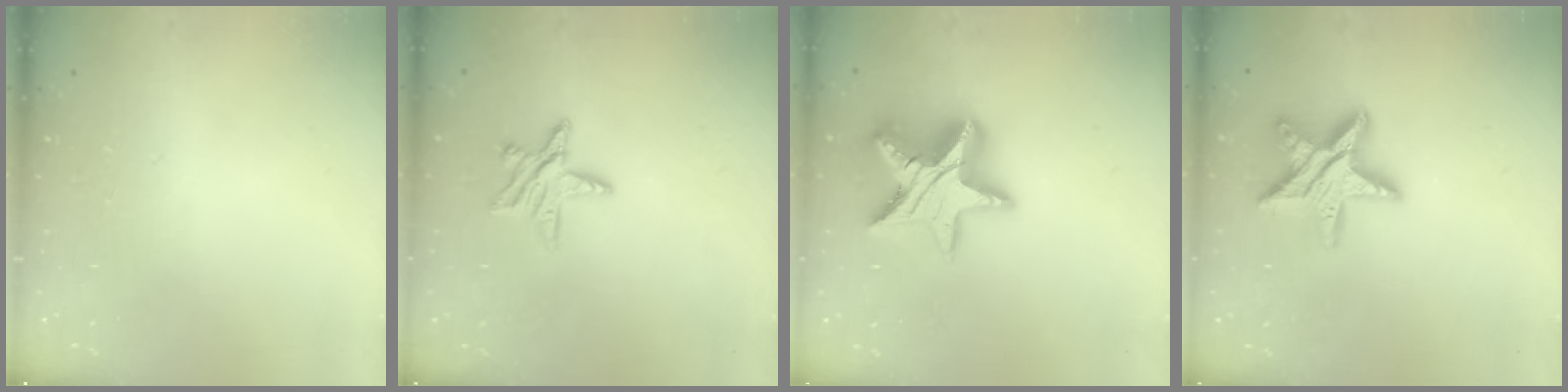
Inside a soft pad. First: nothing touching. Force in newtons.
{"total": 8.9, "press": 8.9, "slide": 0.8}
{"total": 17.9, "press": 17.9, "slide": 1.4}
{"total": 14.9, "press": 14.8, "slide": 1.0}